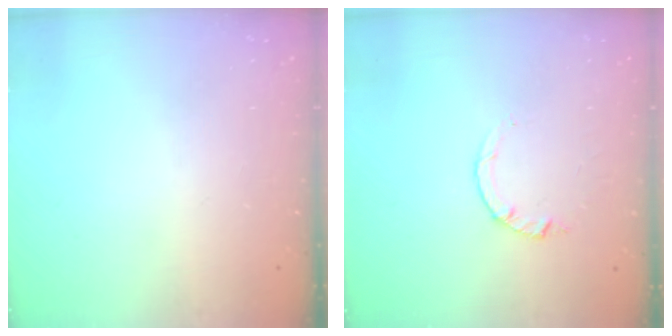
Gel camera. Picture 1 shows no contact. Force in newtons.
{"total": 0.9, "press": 0.8, "slide": 0.2}